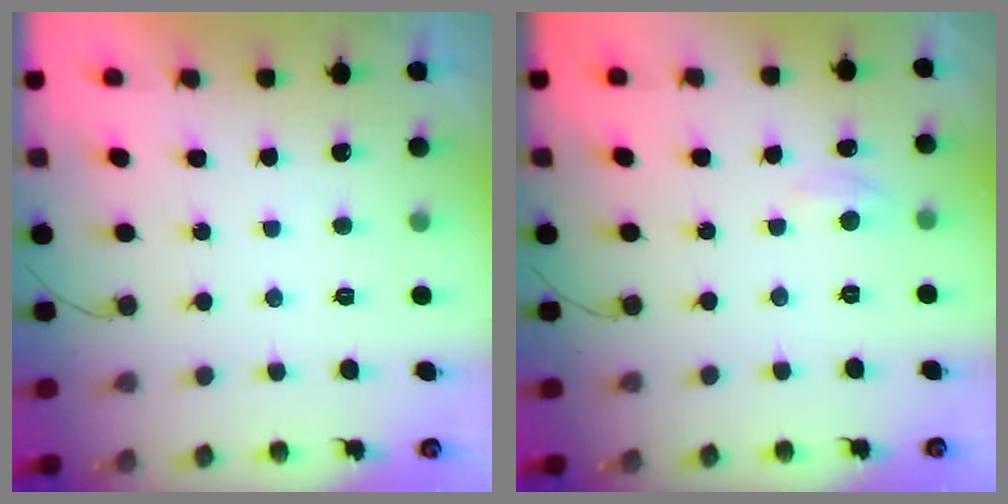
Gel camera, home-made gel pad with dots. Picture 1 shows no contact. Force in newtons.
{"total": 3.2, "press": 3.1, "slide": 0.4}